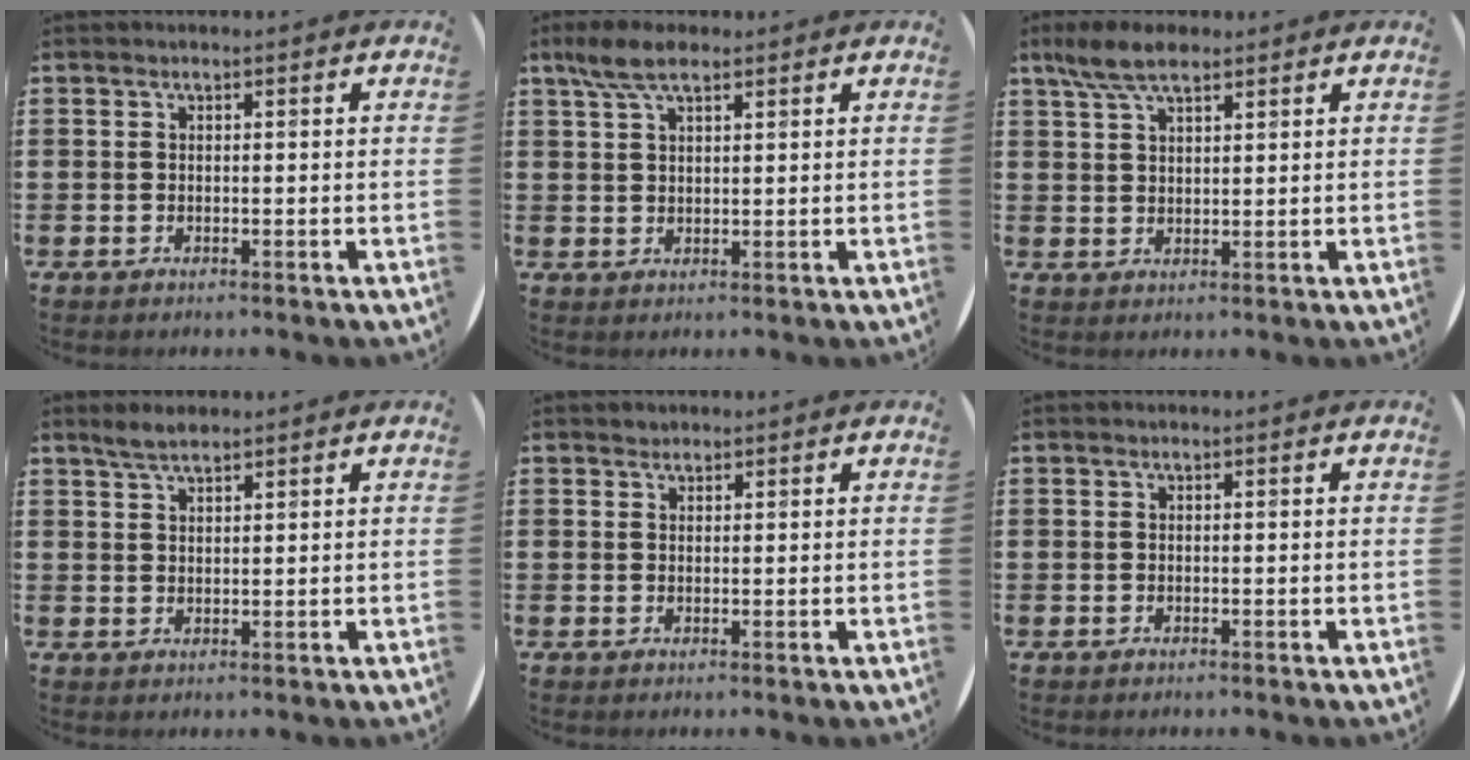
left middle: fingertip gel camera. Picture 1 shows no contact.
{"total": 4.7, "force": [3.3, 1.8, 2.9], "torque": [-0.063, 0.007, 0.060]}
{"total": 5.5, "force": [4.2, 1.9, 2.9], "torque": [-0.067, -0.001, 0.078]}
{"total": 2.7, "force": [2.3, 0.6, 1.2], "torque": [-0.026, 0.006, 0.042]}
{"total": 0.8, "force": [0.8, 0.3, -0.2], "torque": [0.003, 0.004, 0.015]}
{"total": 0.0}